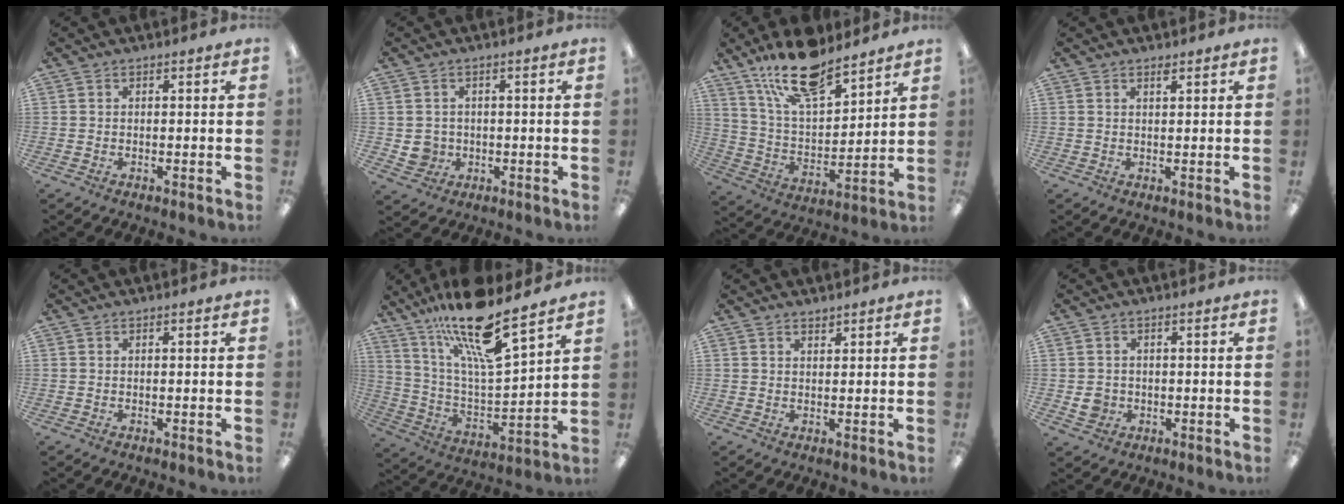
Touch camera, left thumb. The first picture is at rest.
{"total": 3.6, "force": [0.1, 3.5, 0.7], "torque": [-0.009, 0.004, 0.003]}
{"total": 18.0, "force": [13.7, 6.8, 9.5], "torque": [-0.175, -0.073, 0.241]}
{"total": 1.3, "force": [1.2, 0.4, 0.5], "torque": [-0.004, -0.004, 0.020]}
{"total": 0.0}
{"total": 19.4, "force": [15.0, 4.0, 11.7], "torque": [-0.223, -0.091, 0.252]}
{"total": 1.4, "force": [1.3, 0.3, 0.2], "torque": [-0.004, -0.002, 0.025]}
{"total": 3.6, "force": [-0.4, 3.3, 1.4], "torque": [-0.007, 0.000, -0.007]}